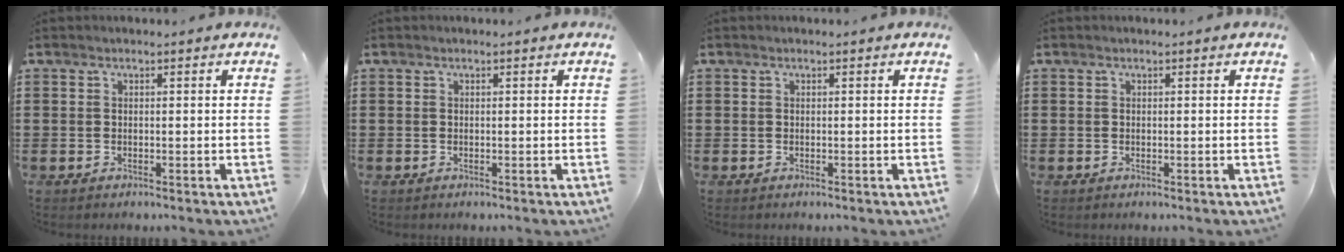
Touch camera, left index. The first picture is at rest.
{"total": 0.0}
{"total": 0.0}
{"total": 0.0}